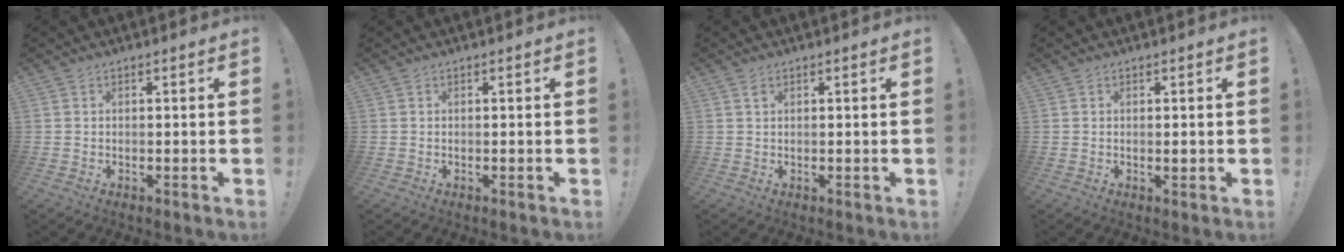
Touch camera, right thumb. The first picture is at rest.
{"total": 0.0}
{"total": 1.1, "force": [0.6, 0.5, 0.8], "torque": [-0.008, -0.002, 0.008]}
{"total": 0.6, "force": [-0.1, 0.4, 0.5], "torque": [-0.001, -0.003, -0.003]}